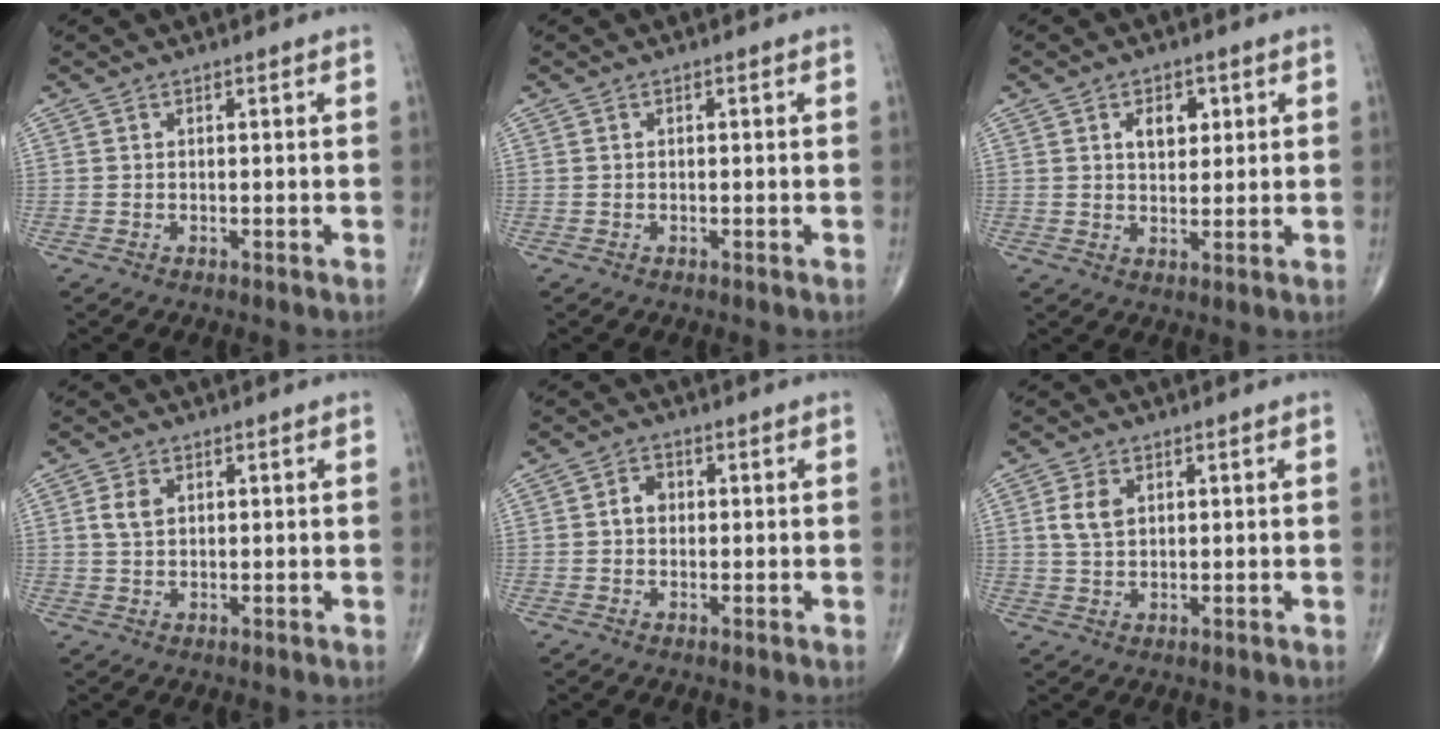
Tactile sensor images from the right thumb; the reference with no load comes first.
{"total": 0.0}
{"total": 5.1, "force": [1.8, 3.3, 3.5], "torque": [-0.030, -0.007, 0.026]}
{"total": 3.0, "force": [0.9, 2.0, 2.1], "torque": [-0.040, 0.001, 0.019]}
{"total": 2.8, "force": [0.1, 2.2, 1.7], "torque": [-0.021, 0.010, -0.003]}
{"total": 4.2, "force": [1.2, 2.7, 3.0], "torque": [-0.055, -0.002, 0.027]}